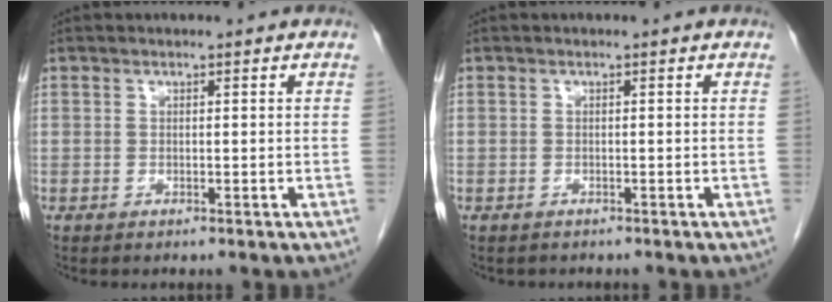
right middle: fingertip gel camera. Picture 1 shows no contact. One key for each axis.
{"total": 0.9, "fx": -0.8, "fy": 0.5, "fz": 0.1, "tx": -0.012, "ty": 0.000, "tz": -0.011}